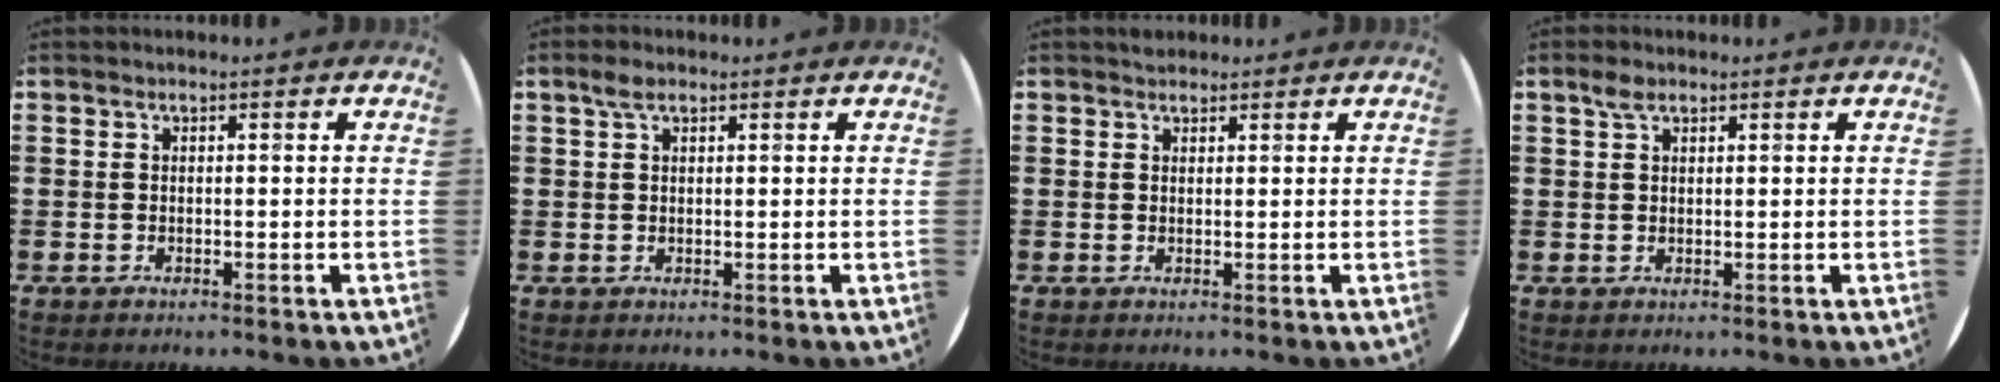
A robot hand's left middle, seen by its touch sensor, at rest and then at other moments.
{"total": 1.9, "force": [1.2, 0.9, 1.2], "torque": [-0.019, 0.003, 0.019]}
{"total": 1.0, "force": [1.0, 0.4, -0.1], "torque": [0.008, 0.000, 0.017]}
{"total": 1.8, "force": [1.2, 0.9, 1.0], "torque": [-0.014, 0.002, 0.021]}